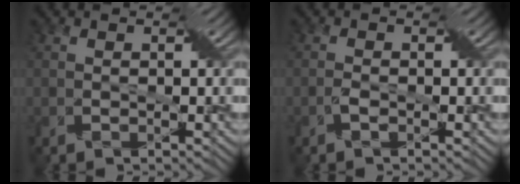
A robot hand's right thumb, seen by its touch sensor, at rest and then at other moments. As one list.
[{"total": 1.3, "force": [-0.7, 0.2, 1.1], "torque": [-0.027, 0.000, -0.019]}]